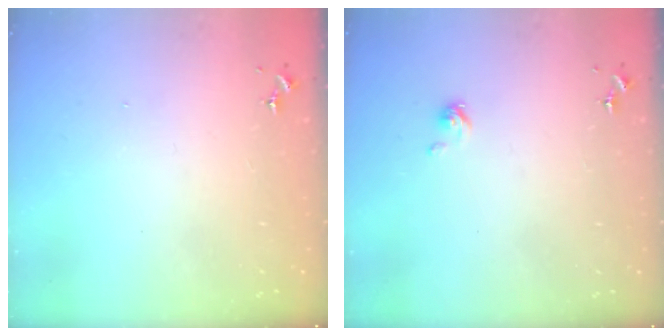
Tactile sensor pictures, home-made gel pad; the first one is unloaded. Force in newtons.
{"total": 2.4, "press": 2.4, "slide": 0.3}